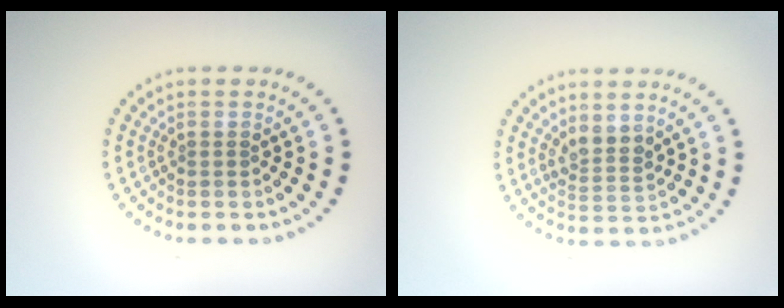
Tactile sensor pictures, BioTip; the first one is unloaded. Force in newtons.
{"total": 2.2, "press": 1.8, "slide": 1.2}